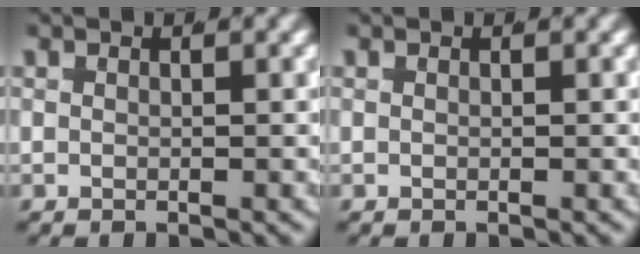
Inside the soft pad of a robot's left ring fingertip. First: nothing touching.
{"total": 0.0}